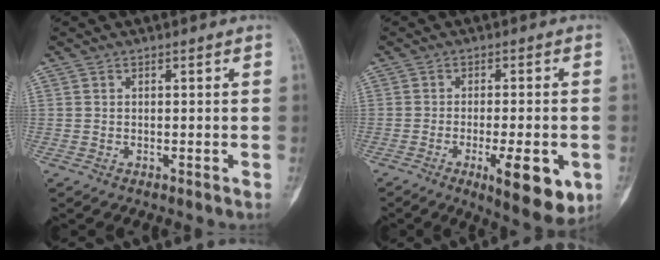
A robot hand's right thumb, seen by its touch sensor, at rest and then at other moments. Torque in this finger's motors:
{"motor_torque": [-0.10, 0.50, 0.24, 0.50, 0.03]}